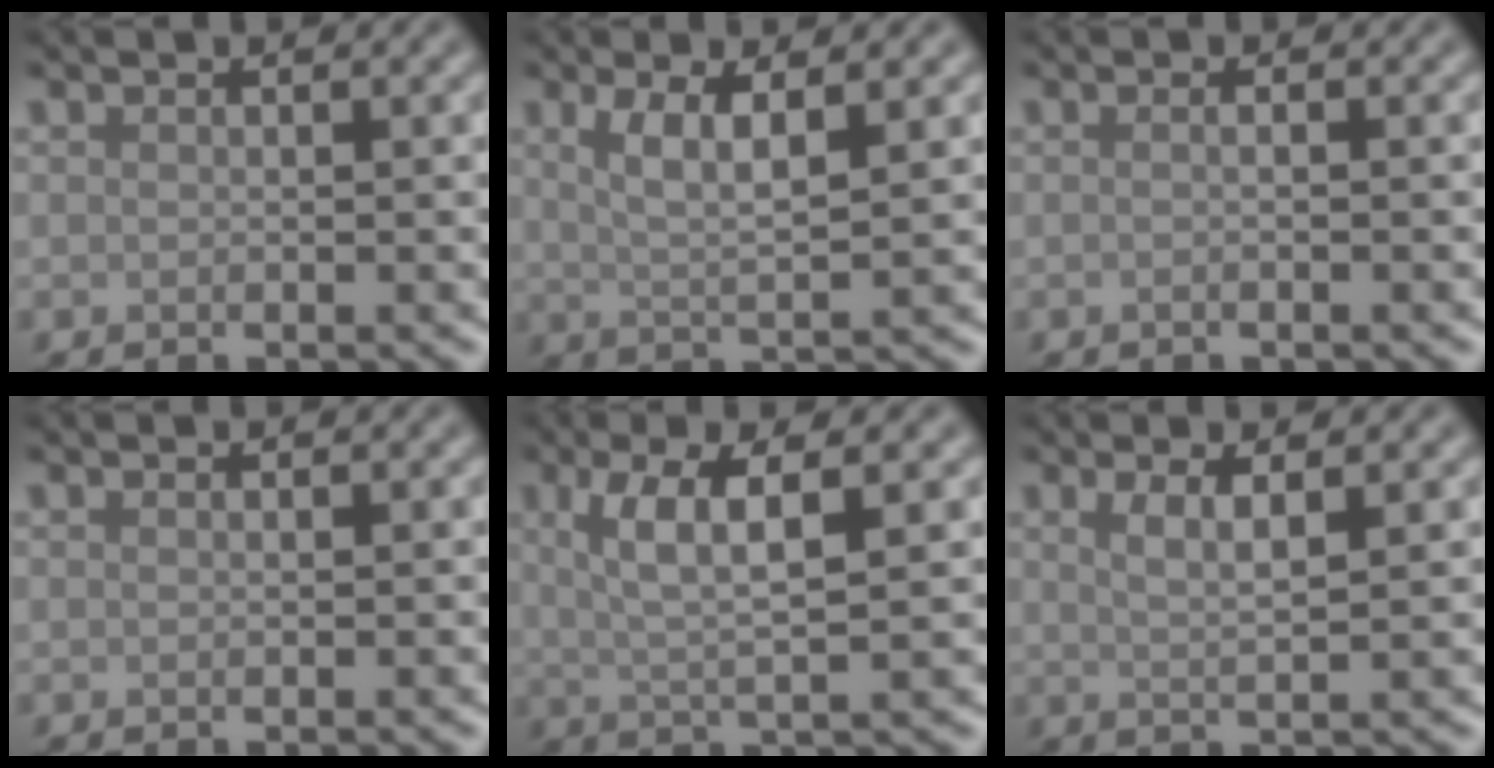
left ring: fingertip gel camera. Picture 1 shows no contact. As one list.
[{"total": 3.5, "force": [1.3, 0.8, 3.1], "torque": [-0.059, -0.004, 0.026]}, {"total": 1.1, "force": [0.0, 0.5, 1.0], "torque": [-0.005, -0.008, -0.007]}, {"total": 0.0}, {"total": 4.6, "force": [1.4, 1.0, 4.3], "torque": [-0.090, 0.001, 0.030]}, {"total": 2.4, "force": [1.0, 0.6, 2.1], "torque": [-0.030, -0.002, 0.014]}]